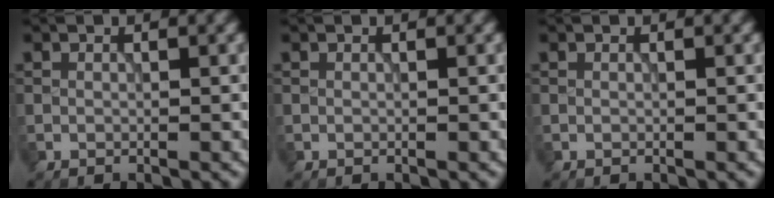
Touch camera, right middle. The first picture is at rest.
{"total": 0.0}
{"total": 0.0}